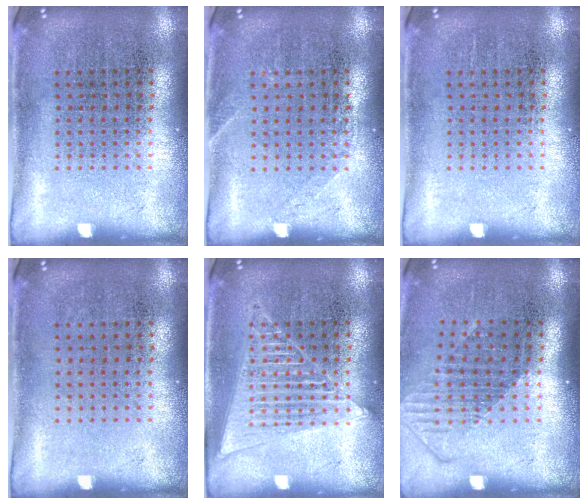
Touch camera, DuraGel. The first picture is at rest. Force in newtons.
{"total": 0.9, "press": 0.9, "slide": 0.2}
{"total": 0.0}
{"total": 0.0}
{"total": 2.7, "press": 2.7, "slide": 0.4}
{"total": 1.4, "press": 1.1, "slide": 0.9}